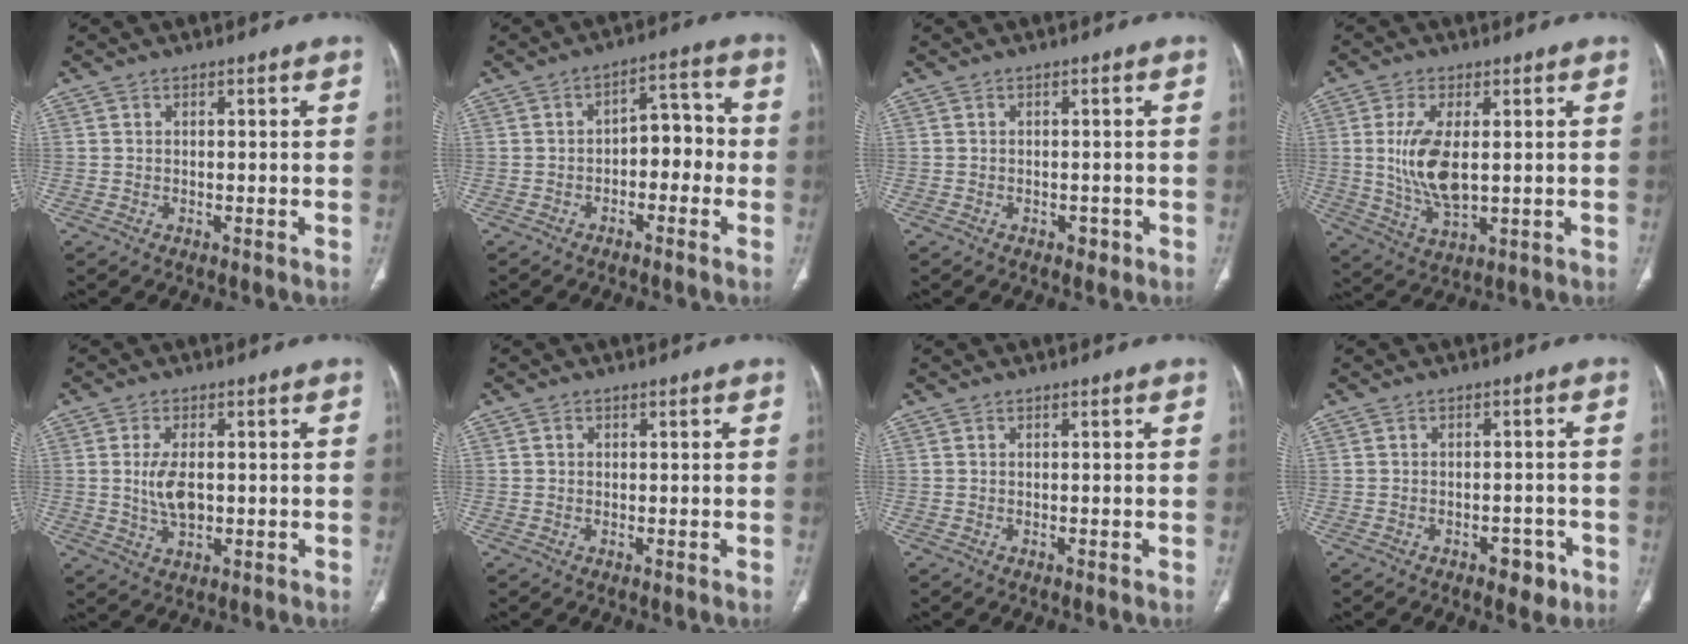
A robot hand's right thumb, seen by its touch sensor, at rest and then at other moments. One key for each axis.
{"total": 7.1, "fx": -1.7, "fy": 4.4, "fz": 5.3, "tx": -0.044, "ty": 0.041, "tz": -0.035}
{"total": 1.4, "fx": -0.6, "fy": 1.0, "fz": 0.6, "tx": -0.003, "ty": 0.003, "tz": -0.007}
{"total": 10.3, "fx": 0.8, "fy": 4.6, "fz": 9.2, "tx": -0.189, "ty": -0.017, "tz": 0.027}
{"total": 5.7, "fx": 0.1, "fy": 3.1, "fz": 4.9, "tx": -0.097, "ty": -0.005, "tz": 0.007}
{"total": 0.7, "fx": 0.1, "fy": 0.7, "fz": 0.2, "tx": 0.000, "ty": 0.002, "tz": 0.003}
{"total": 0.0}
{"total": 4.2, "fx": -2.3, "fy": 2.4, "fz": 2.5, "tx": -0.015, "ty": 0.013, "tz": -0.026}